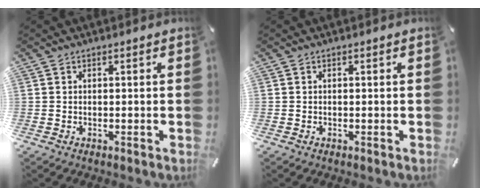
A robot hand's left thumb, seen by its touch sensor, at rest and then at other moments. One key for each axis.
{"total": 0.0}